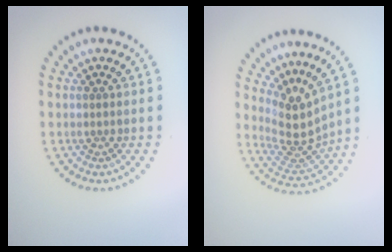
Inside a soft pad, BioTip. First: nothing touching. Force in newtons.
{"total": 4.0, "press": 2.8, "slide": 2.9}